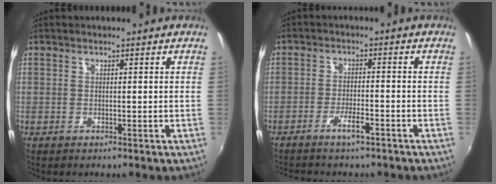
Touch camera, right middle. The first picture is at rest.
{"total": 3.7, "force": [-2.9, 0.6, 2.2], "torque": [-0.057, 0.003, -0.053]}